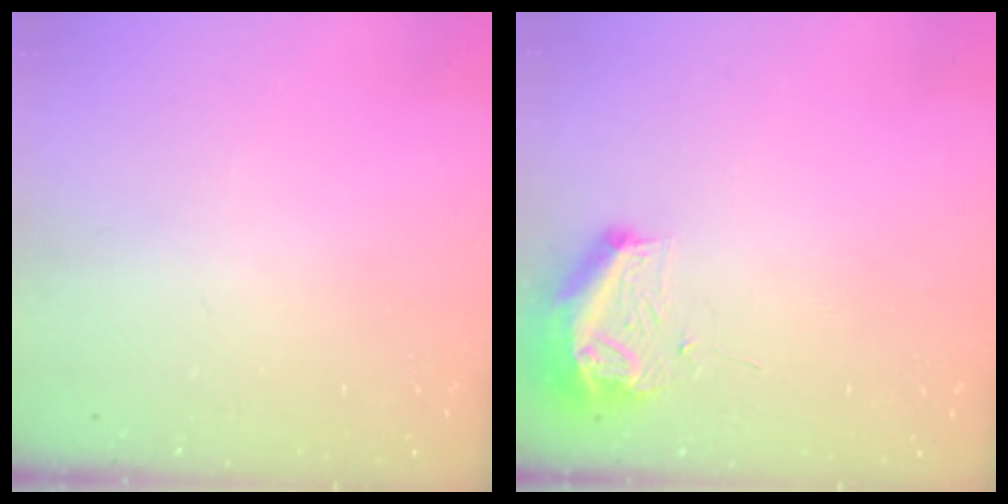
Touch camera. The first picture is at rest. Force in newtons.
{"total": 8.7, "press": 8.6, "slide": 1.0}